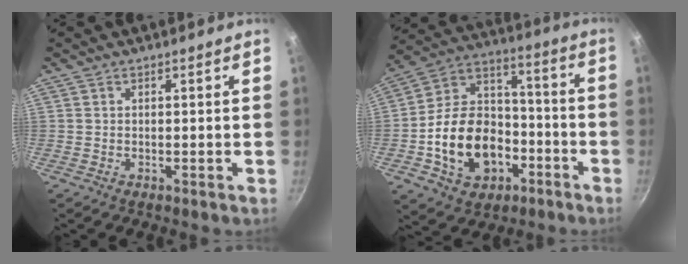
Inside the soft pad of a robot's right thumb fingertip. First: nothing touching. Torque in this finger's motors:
{"motor_torque": [-0.03, 1.14, 1.55, -0.85, 0.41]}